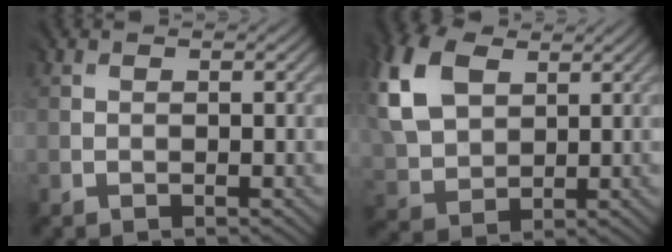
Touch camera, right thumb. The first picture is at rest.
{"total": 11.6, "force": [4.6, 7.7, 7.4], "torque": [-0.222, 0.022, 0.096]}